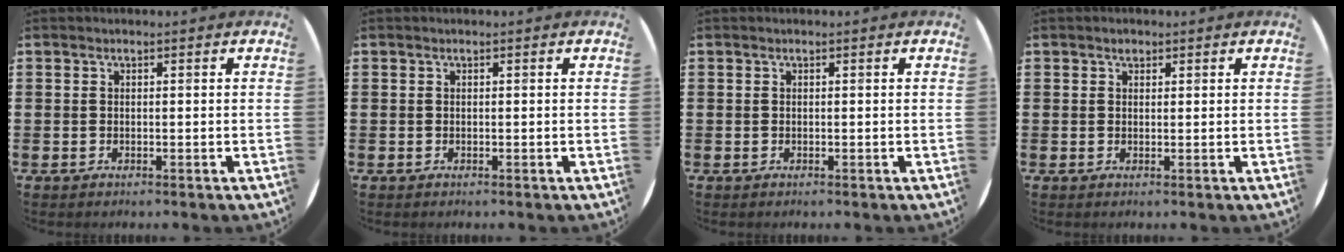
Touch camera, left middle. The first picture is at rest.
{"total": 0.0}
{"total": 0.0}
{"total": 0.9, "force": [0.6, 0.5, 0.2], "torque": [0.002, -0.001, 0.011]}